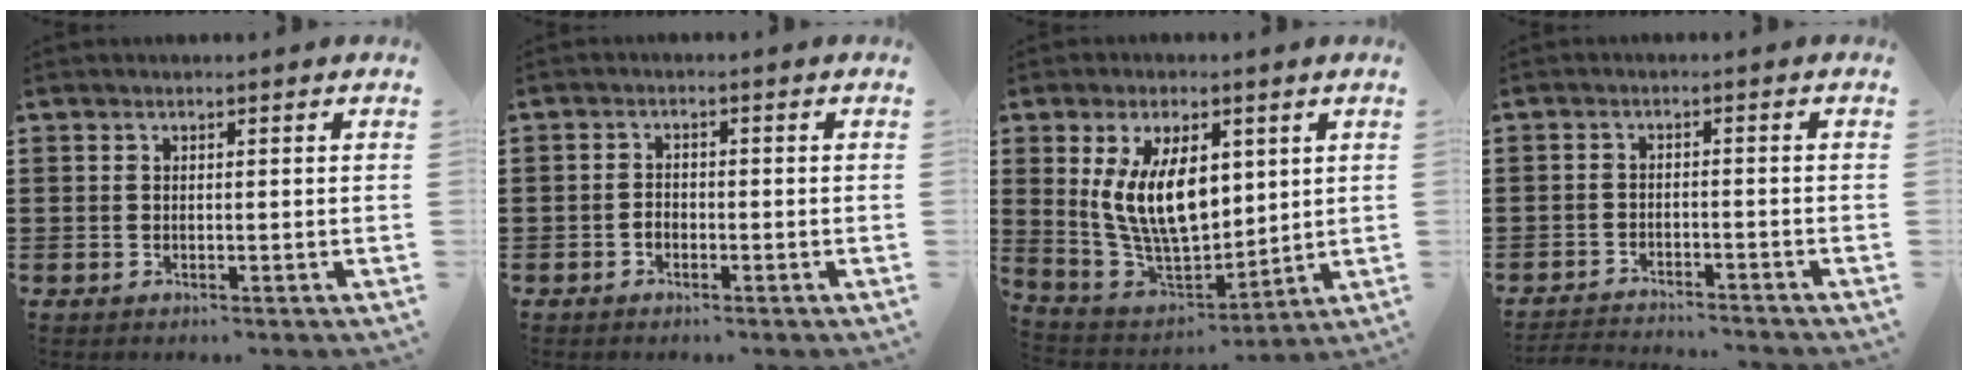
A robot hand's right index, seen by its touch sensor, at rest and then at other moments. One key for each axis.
{"total": 1.3, "fx": -0.8, "fy": 0.9, "fz": 0.5, "tx": -0.012, "ty": 0.001, "tz": -0.017}
{"total": 12.0, "fx": 3.0, "fy": 6.1, "fz": 9.9, "tx": -0.212, "ty": 0.001, "tz": 0.054}
{"total": 2.7, "fx": -2.7, "fy": 0.0, "fz": 0.0, "tx": -0.004, "ty": 0.000, "tz": -0.059}